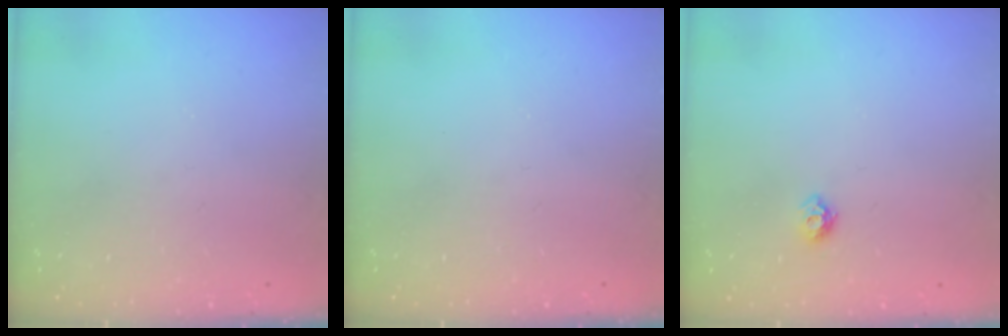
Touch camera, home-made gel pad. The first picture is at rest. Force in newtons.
{"total": 0.0}
{"total": 6.1, "press": 6.0, "slide": 0.9}